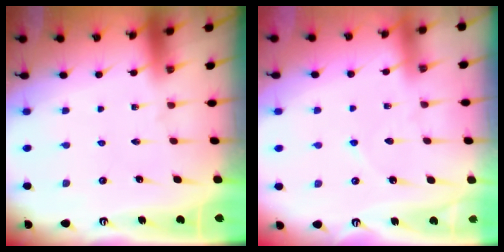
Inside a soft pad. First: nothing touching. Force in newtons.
{"total": 3.6, "press": 3.6, "slide": 0.5}